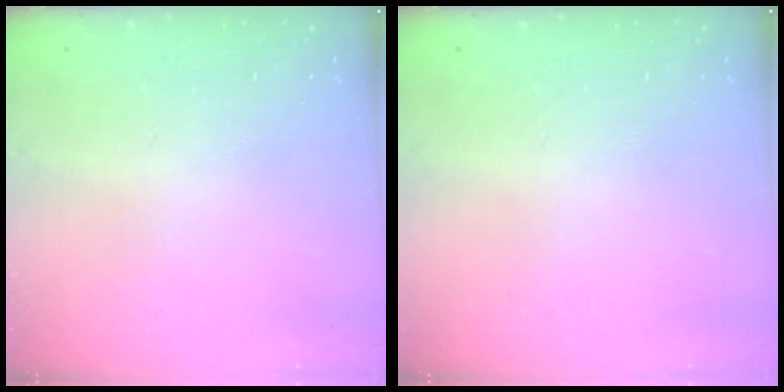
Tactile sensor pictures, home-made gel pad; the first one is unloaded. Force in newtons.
{"total": 0.0}